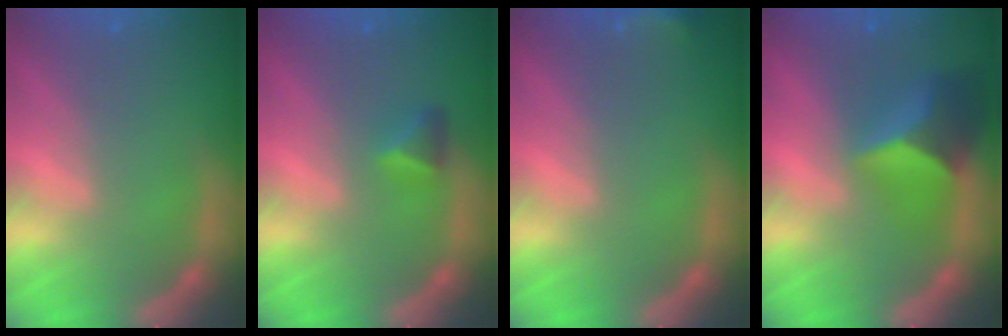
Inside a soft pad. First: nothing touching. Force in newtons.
{"total": 1.9}
{"total": 3.0}
{"total": 6.9}